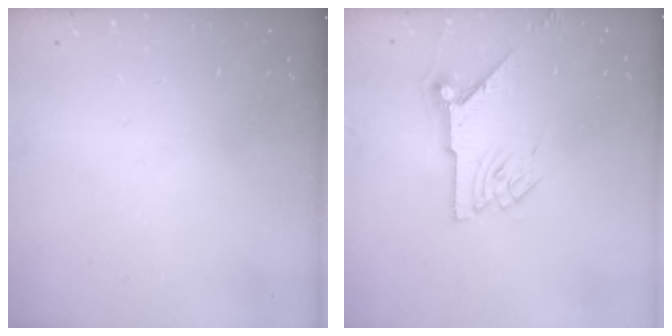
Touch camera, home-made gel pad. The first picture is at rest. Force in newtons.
{"total": 8.0, "press": 8.0, "slide": 0.5}